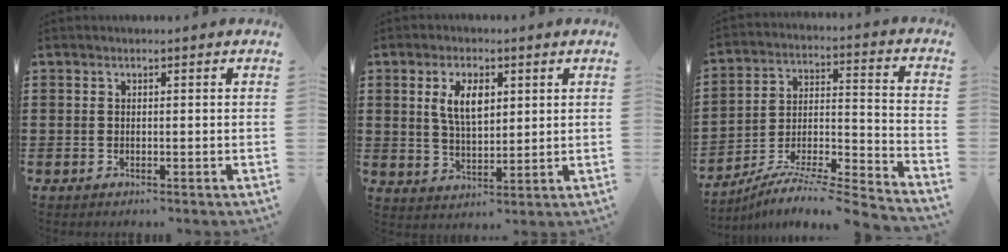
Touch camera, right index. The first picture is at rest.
{"total": 6.1, "force": [2.1, 2.9, 4.9], "torque": [-0.097, 0.005, 0.034]}
{"total": 7.6, "force": [-7.1, 0.1, 2.9], "torque": [-0.041, 0.002, -0.141]}